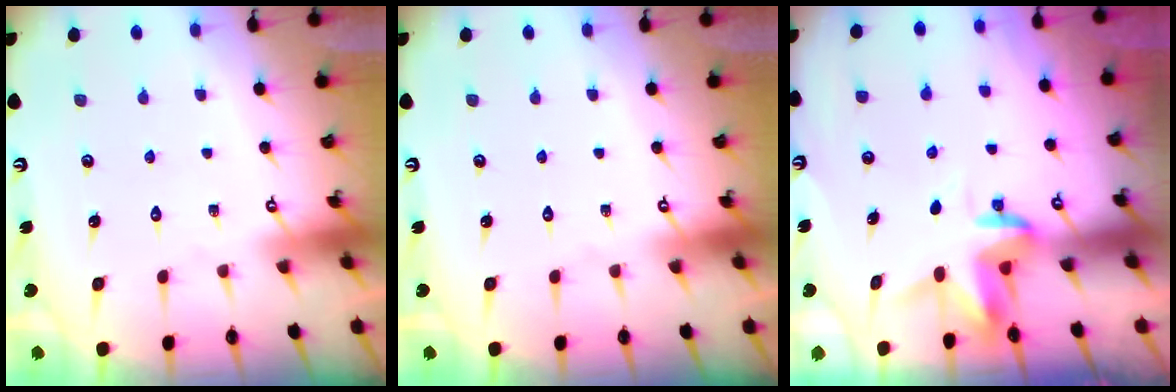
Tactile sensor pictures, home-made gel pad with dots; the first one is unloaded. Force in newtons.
{"total": 0.0}
{"total": 3.5, "press": 3.4, "slide": 0.2}